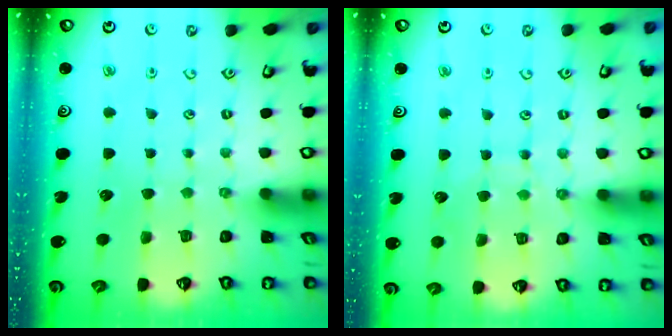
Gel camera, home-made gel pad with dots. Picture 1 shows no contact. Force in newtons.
{"total": 6.8, "press": 6.8, "slide": 0.6}